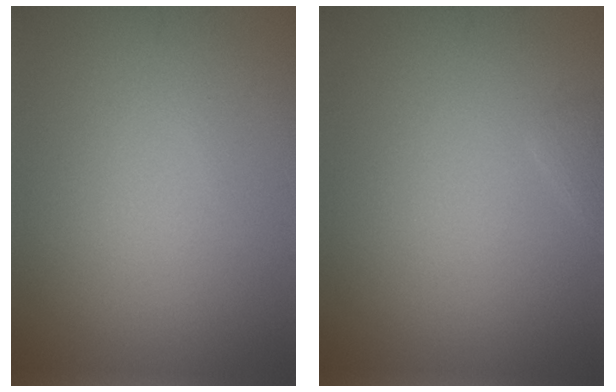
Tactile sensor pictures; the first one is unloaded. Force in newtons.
{"total": 0.6, "press": 0.6, "slide": 0.1}